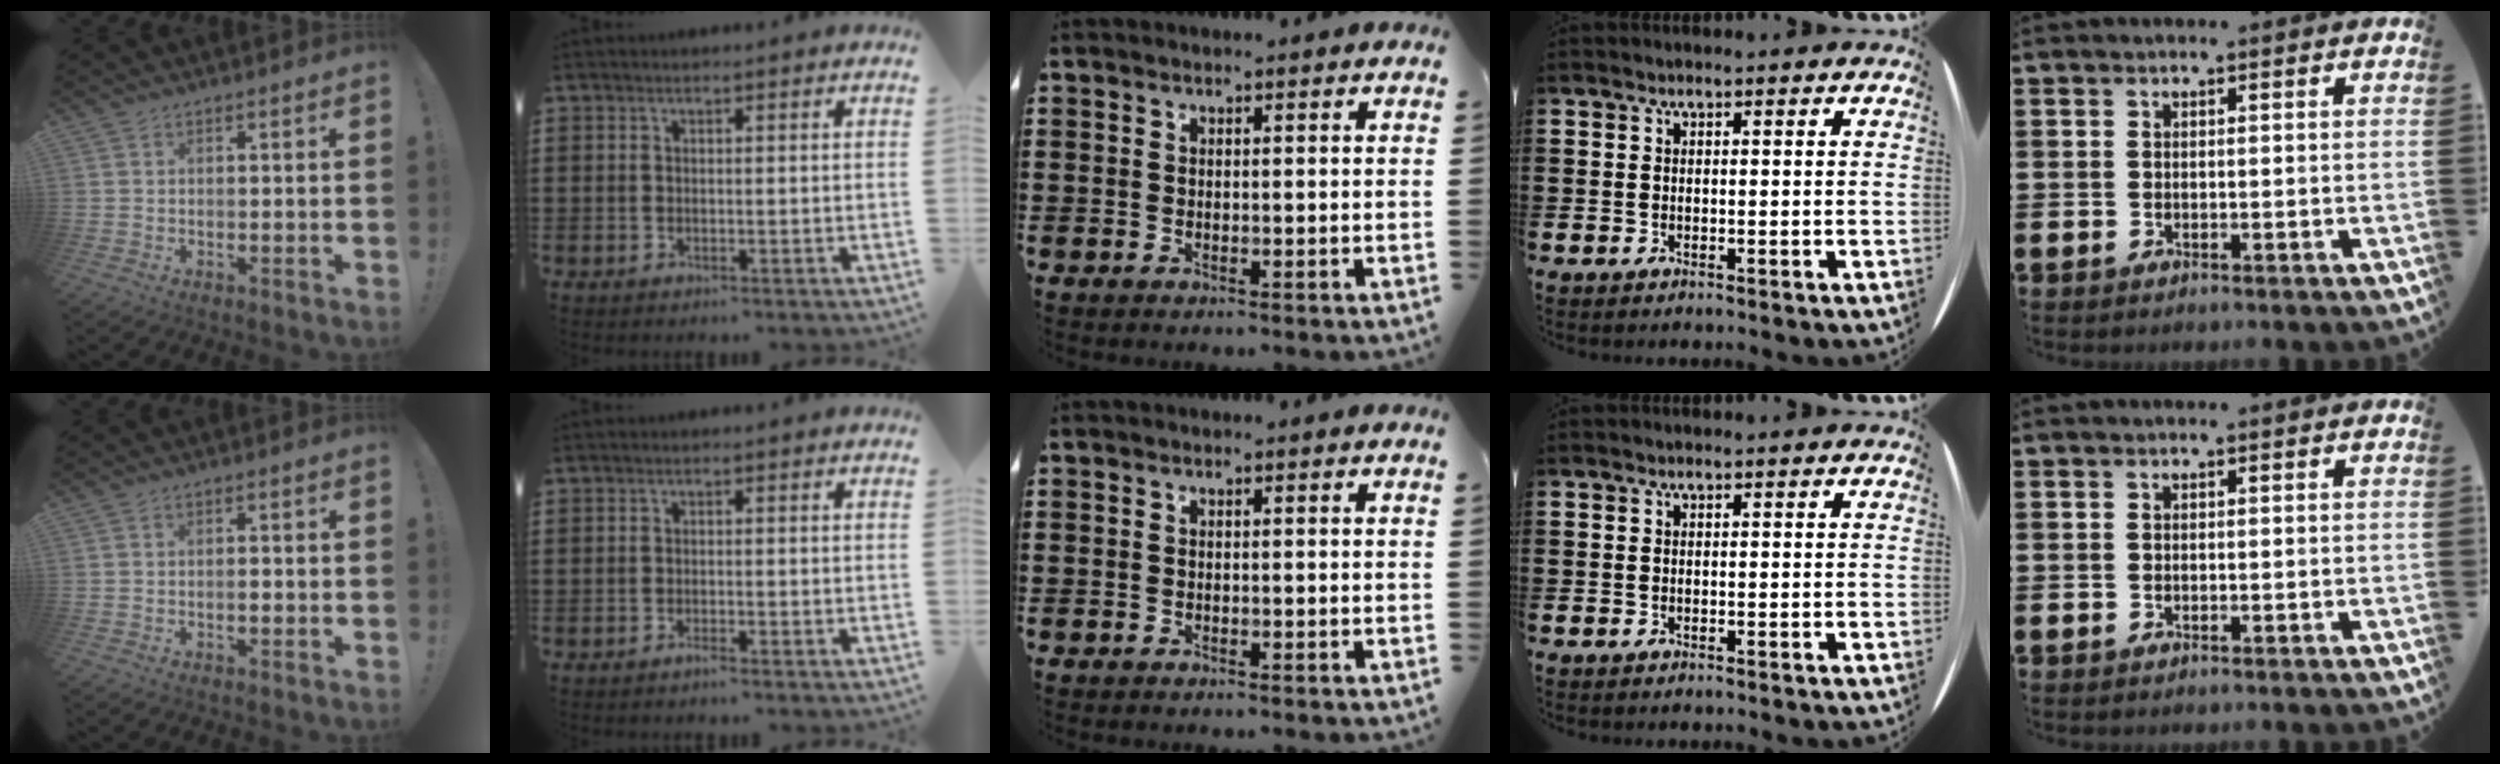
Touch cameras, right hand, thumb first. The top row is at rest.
{"thumb": {"total": 1.3, "force": [-0.8, 0.6, 0.9], "torque": [-0.010, 0.001, -0.015]}, "index": {"total": 0.9, "force": [-0.8, 0.1, 0.5], "torque": [-0.012, -0.005, -0.013]}}